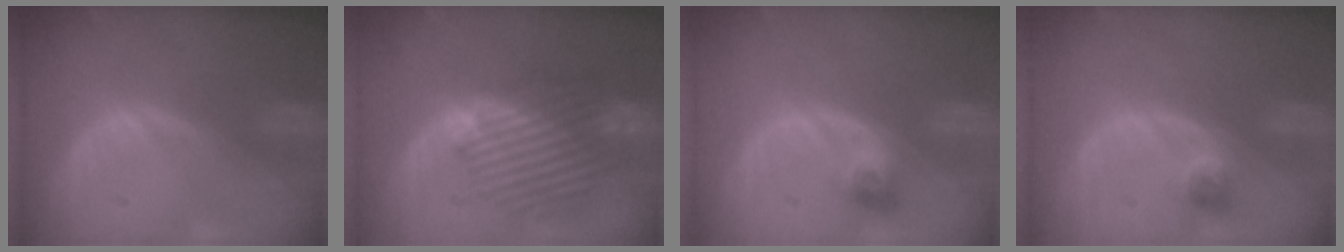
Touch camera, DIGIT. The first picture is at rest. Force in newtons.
{"total": 9.8, "press": 9.5, "slide": 2.5}
{"total": 2.9, "press": 2.7, "slide": 1.2}
{"total": 2.3, "press": 2.0, "slide": 1.1}